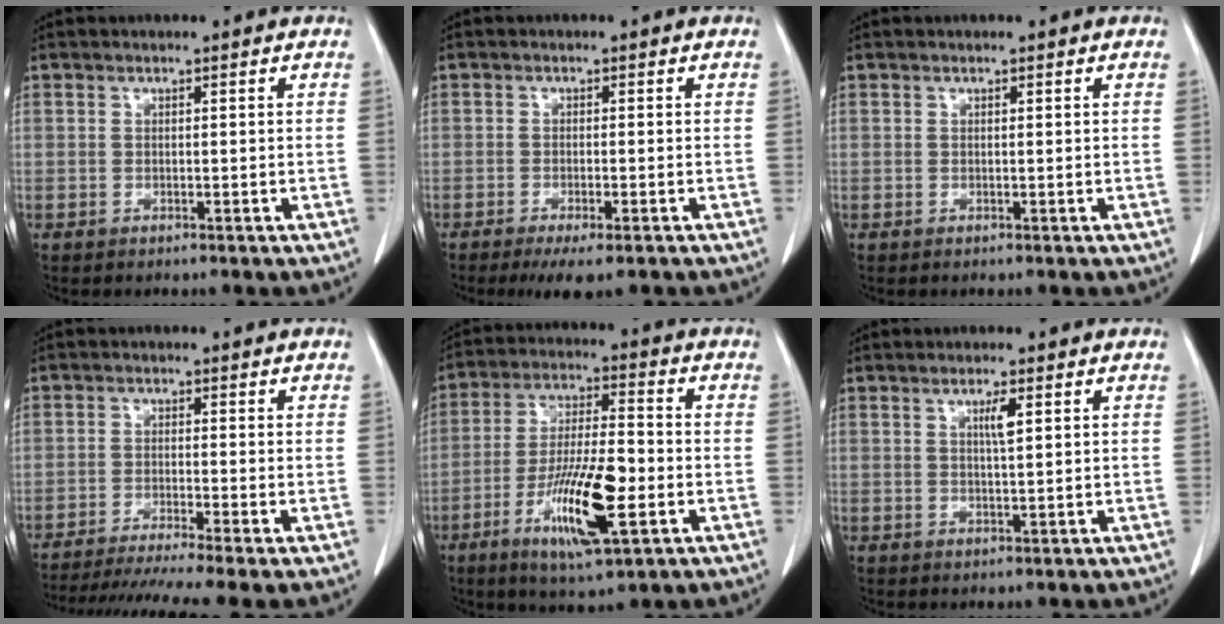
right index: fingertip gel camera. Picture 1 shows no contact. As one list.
[{"total": 5.1, "force": [-3.5, 0.8, 3.6], "torque": [-0.049, -0.012, -0.050]}, {"total": 0.0}, {"total": 12.0, "force": [-9.8, -1.0, 6.8], "torque": [-0.103, -0.022, -0.156]}, {"total": 14.0, "force": [-4.7, 2.5, 13.0], "torque": [-0.245, -0.013, -0.079]}, {"total": 2.5, "force": [0.9, 0.2, 2.3], "torque": [-0.041, -0.002, 0.016]}]